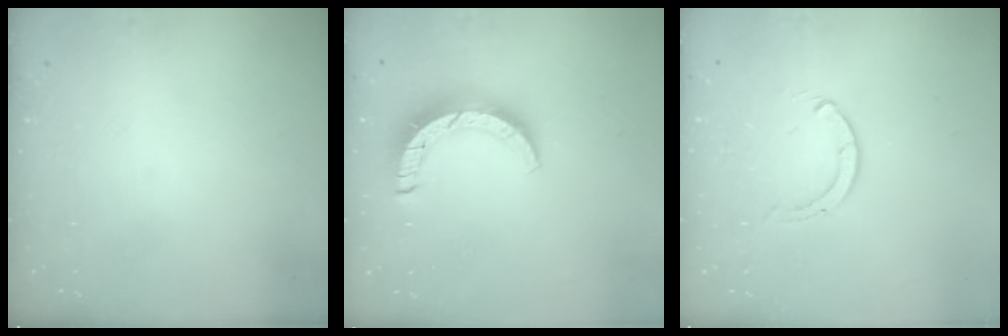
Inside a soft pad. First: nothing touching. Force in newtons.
{"total": 9.7, "press": 9.7, "slide": 0.2}
{"total": 0.0}